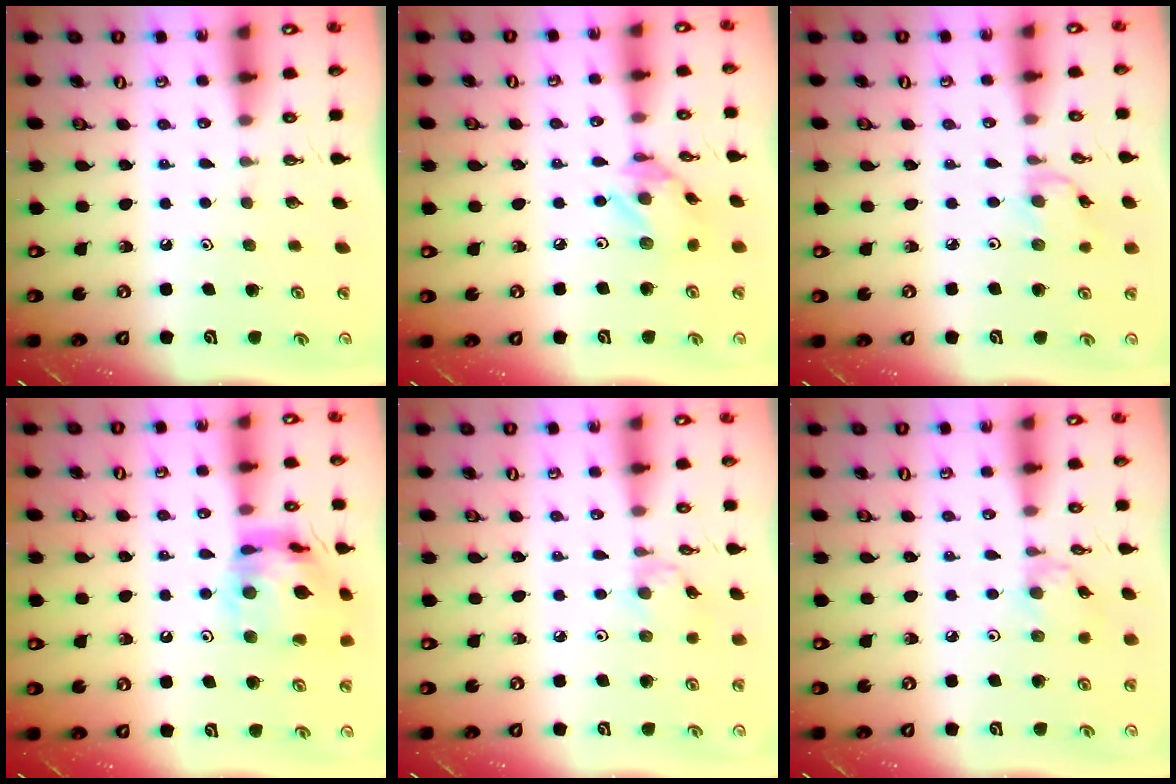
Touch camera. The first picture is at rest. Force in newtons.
{"total": 7.8, "press": 7.8, "slide": 0.5}
{"total": 2.6, "press": 2.6, "slide": 0.2}
{"total": 17.4, "press": 17.3, "slide": 1.4}
{"total": 1.1, "press": 1.1, "slide": 0.3}
{"total": 1.4, "press": 1.4, "slide": 0.1}